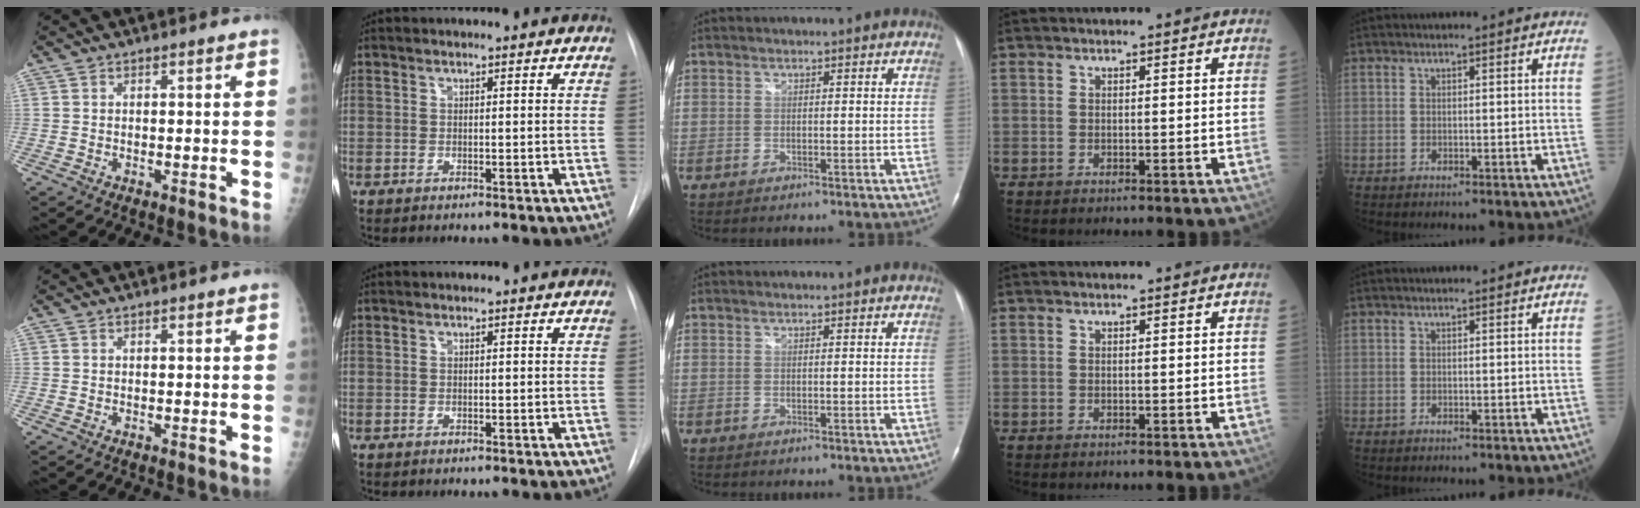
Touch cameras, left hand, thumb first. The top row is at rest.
{}